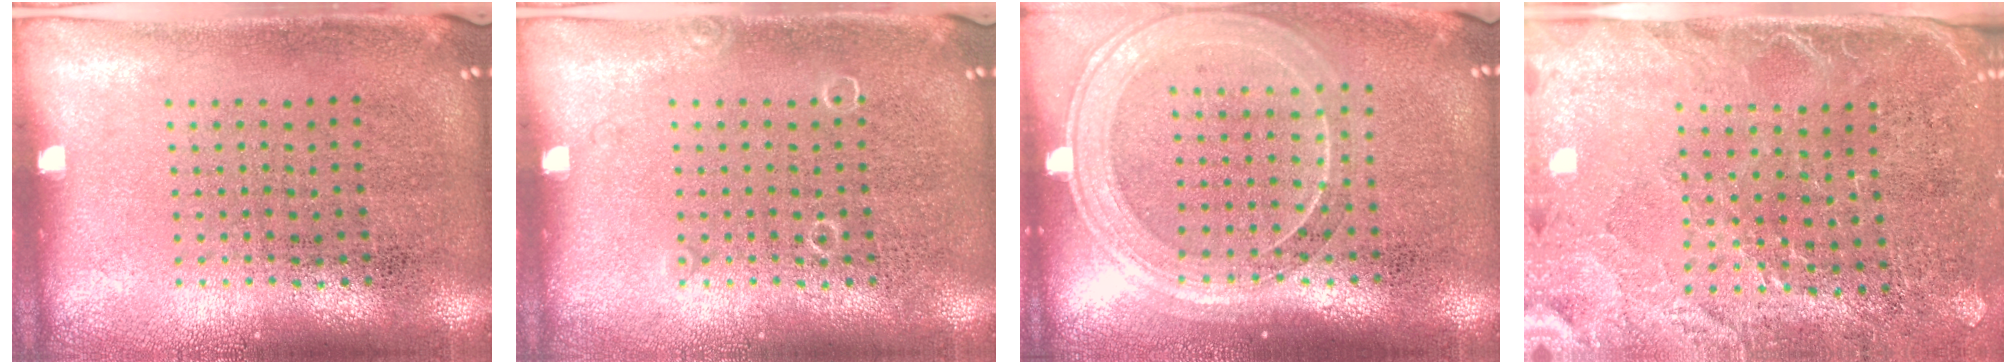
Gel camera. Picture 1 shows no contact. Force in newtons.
{"total": 0.5, "press": 0.5, "slide": 0.1}
{"total": 1.7, "press": 1.5, "slide": 0.7}
{"total": 3.2, "press": 2.9, "slide": 1.4}